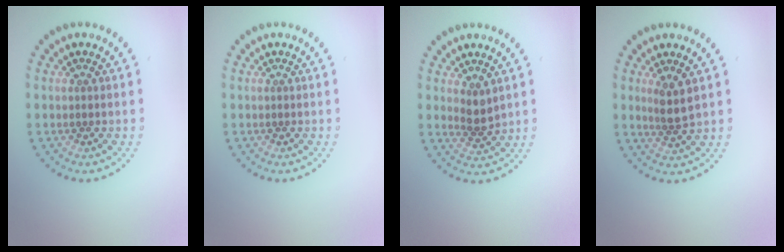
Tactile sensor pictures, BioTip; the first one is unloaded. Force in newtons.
{"total": 0.0}
{"total": 1.8, "press": 1.5, "slide": 1.1}
{"total": 2.2, "press": 1.7, "slide": 1.4}